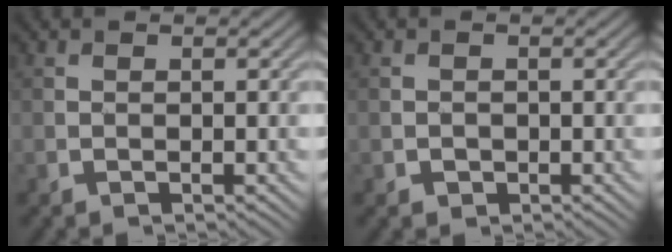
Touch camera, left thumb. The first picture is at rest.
{"total": 0.8, "force": [-0.3, 0.7, 0.0], "torque": [0.001, 0.000, -0.006]}